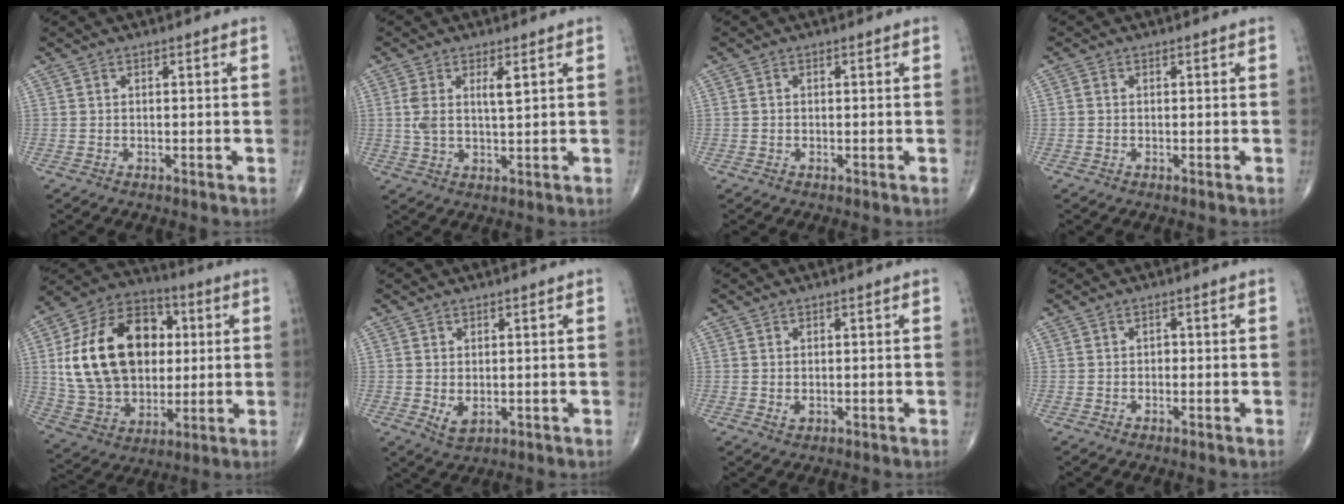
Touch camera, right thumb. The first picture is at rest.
{"total": 5.3, "force": [1.6, 1.8, 4.7], "torque": [-0.091, -0.004, 0.035]}
{"total": 0.5, "force": [-0.1, 0.5, 0.2], "torque": [-0.002, 0.001, -0.002]}
{"total": 0.7, "force": [-0.1, 0.6, 0.4], "torque": [-0.006, 0.000, -0.004]}
{"total": 24.9, "force": [3.6, 17.5, 17.4], "torque": [-0.292, 0.011, 0.073]}
{"total": 2.9, "force": [-0.2, 1.8, 2.3], "torque": [-0.035, -0.006, 0.006]}
{"total": 1.1, "force": [0.0, 0.8, 0.8], "torque": [-0.013, -0.003, 0.001]}
{"total": 0.7, "force": [-0.1, 0.5, 0.4], "torque": [0.001, 0.004, -0.006]}